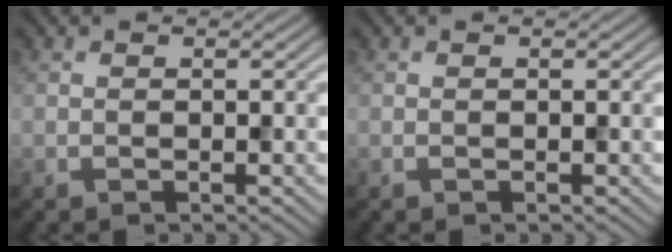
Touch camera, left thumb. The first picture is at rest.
{"total": 0.0}